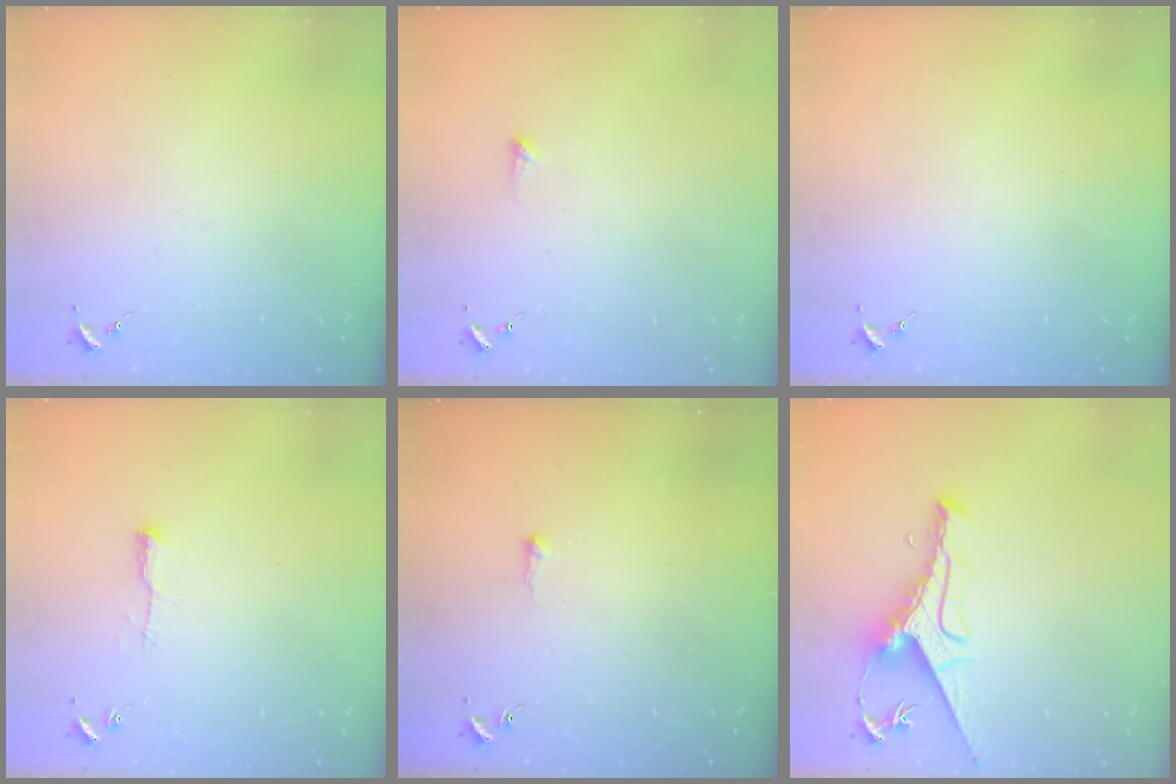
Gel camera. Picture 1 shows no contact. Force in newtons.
{"total": 4.3, "press": 4.2, "slide": 1.2}
{"total": 0.0}
{"total": 4.6, "press": 4.6, "slide": 0.7}
{"total": 3.3, "press": 3.3, "slide": 0.5}
{"total": 9.9, "press": 9.8, "slide": 1.0}